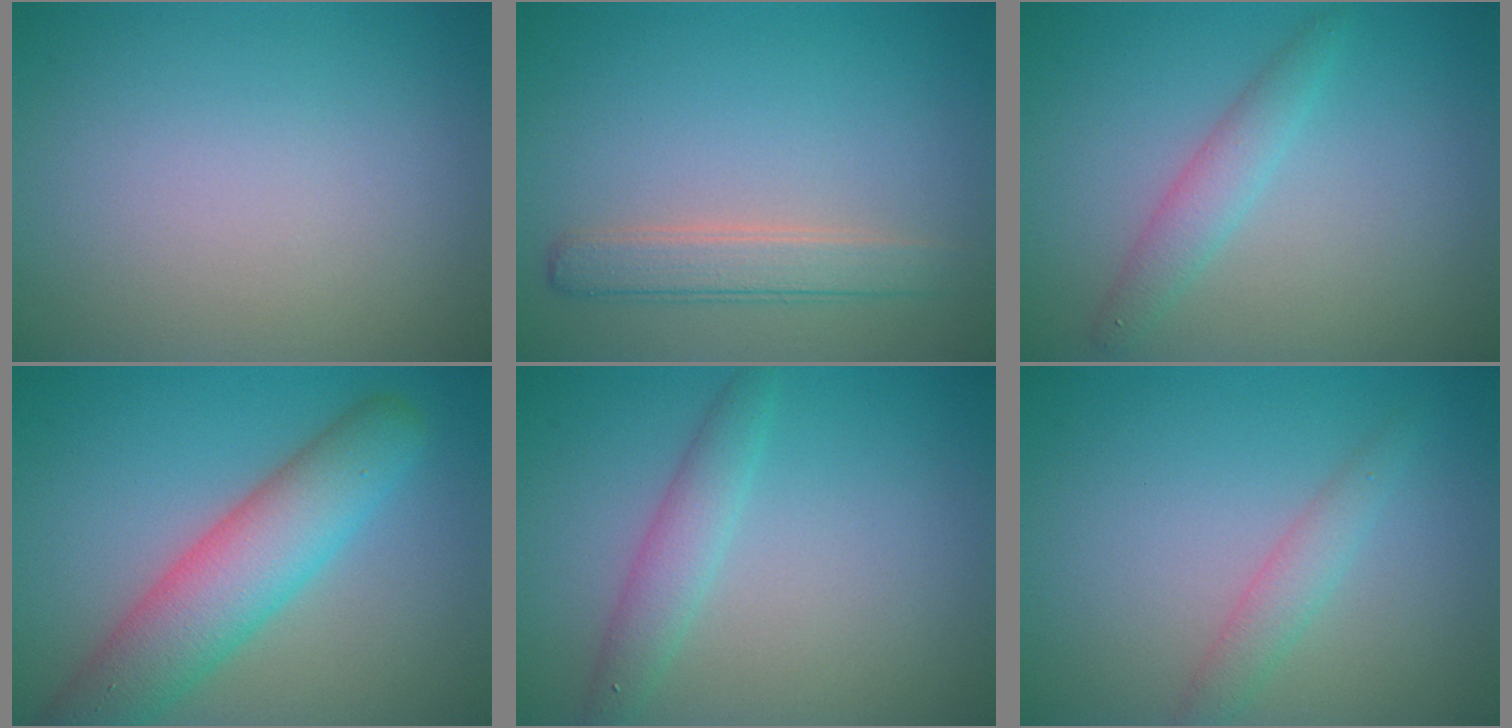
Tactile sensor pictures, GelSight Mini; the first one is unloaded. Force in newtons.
{"total": 2.8, "press": 2.8, "slide": 0.1}
{"total": 2.1, "press": 2.1, "slide": 0.0}
{"total": 7.1, "press": 7.1, "slide": 0.5}
{"total": 2.5, "press": 2.5, "slide": 0.2}
{"total": 1.9, "press": 1.9, "slide": 0.0}